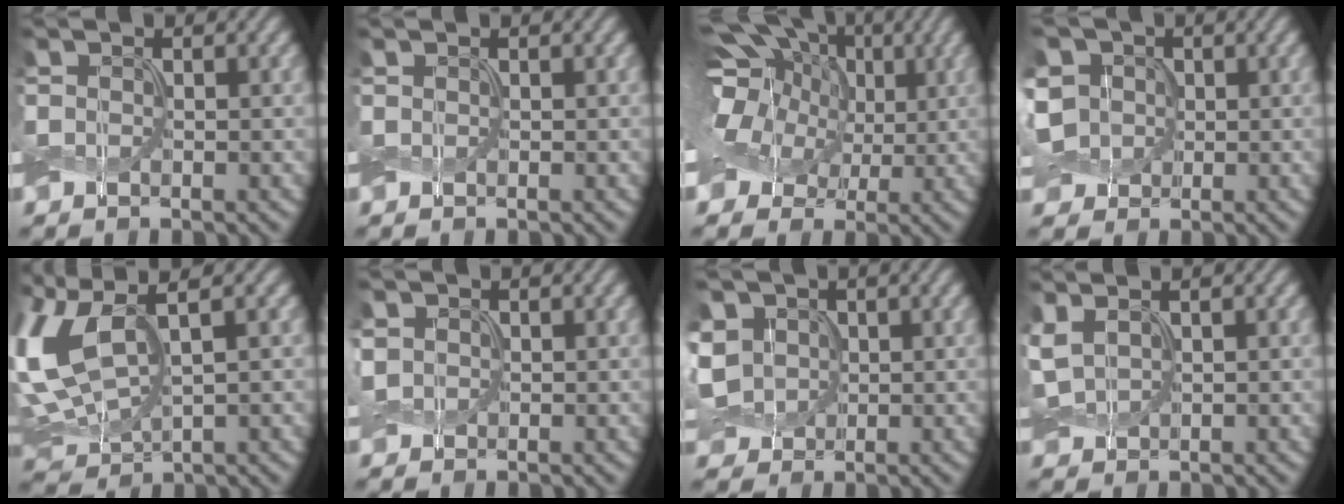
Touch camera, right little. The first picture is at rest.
{"total": 0.0}
{"total": 16.2, "force": [2.9, 12.5, 9.9], "torque": [-0.205, 0.037, 0.025]}
{"total": 6.0, "force": [0.7, 5.1, 3.2], "torque": [-0.089, 0.027, -0.003]}
{"total": 10.5, "force": [2.9, 5.1, 8.8], "torque": [-0.229, 0.013, 0.061]}
{"total": 1.4, "force": [0.3, 1.2, 0.5], "torque": [-0.016, 0.004, 0.005]}
{"total": 5.6, "force": [1.1, 4.6, 3.0], "torque": [-0.090, 0.023, 0.012]}
{"total": 2.8, "force": [0.8, 1.7, 2.0], "torque": [-0.058, 0.013, 0.019]}